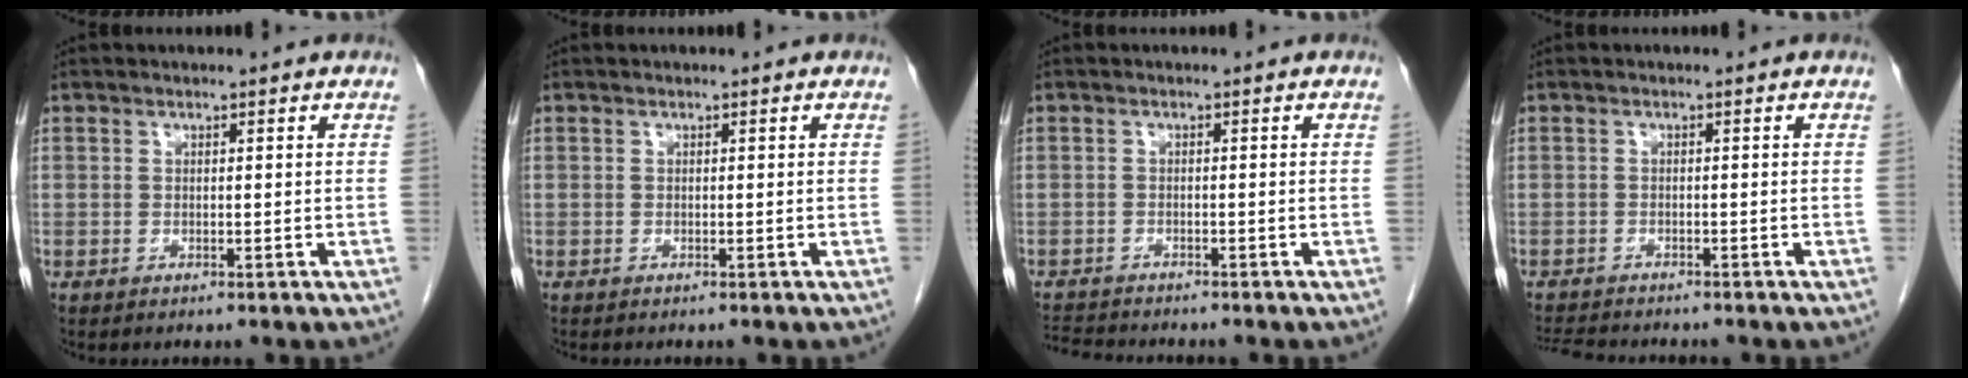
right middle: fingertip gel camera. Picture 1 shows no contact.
{"total": 0.0}
{"total": 4.5, "force": [-4.4, 0.1, 0.8], "torque": [-0.013, -0.015, -0.075]}
{"total": 4.9, "force": [-4.7, 0.6, 1.4], "torque": [-0.023, -0.013, -0.077]}